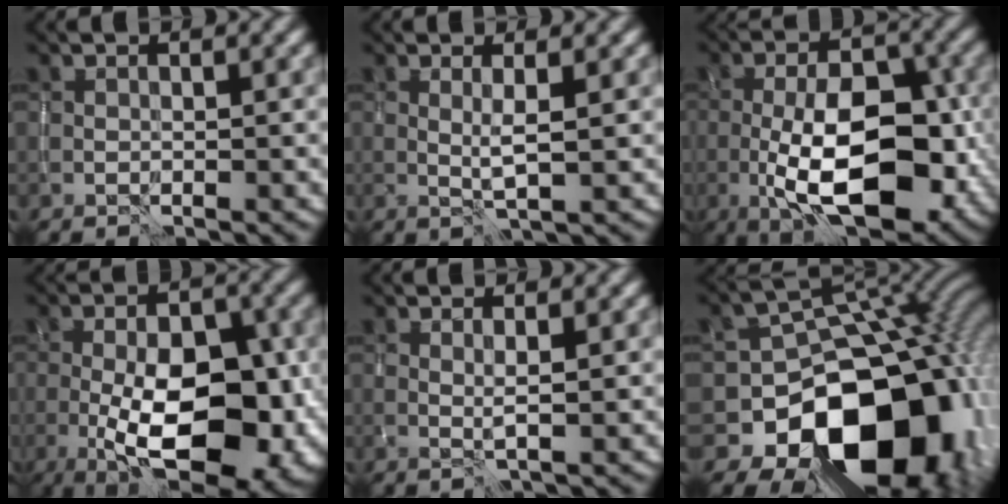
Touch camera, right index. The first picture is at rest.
{"total": 1.6, "force": [0.4, 0.1, 1.6], "torque": [-0.034, -0.003, 0.007]}
{"total": 10.8, "force": [-2.9, 4.5, 9.3], "torque": [-0.159, 0.003, -0.047]}
{"total": 13.9, "force": [-3.3, 6.6, 11.7], "torque": [-0.160, -0.003, -0.048]}
{"total": 1.0, "force": [0.4, 0.0, 0.9], "torque": [-0.021, -0.001, 0.005]}
{"total": 16.5, "force": [-6.4, 12.5, 8.7], "torque": [-0.093, -0.015, -0.103]}